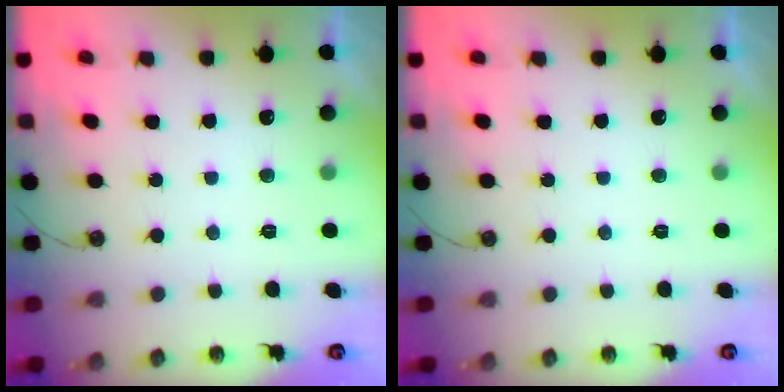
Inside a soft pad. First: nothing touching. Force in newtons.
{"total": 0.0}